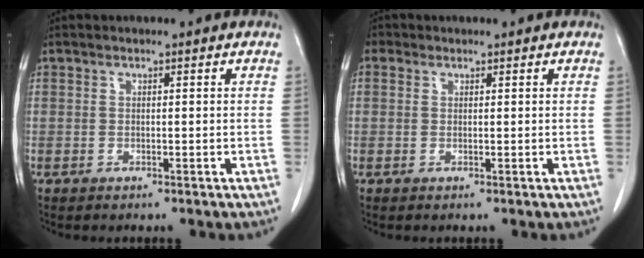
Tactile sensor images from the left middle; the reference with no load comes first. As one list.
[{"total": 1.3, "force": [0.6, 1.1, 0.3], "torque": [0.000, 0.005, 0.007]}]